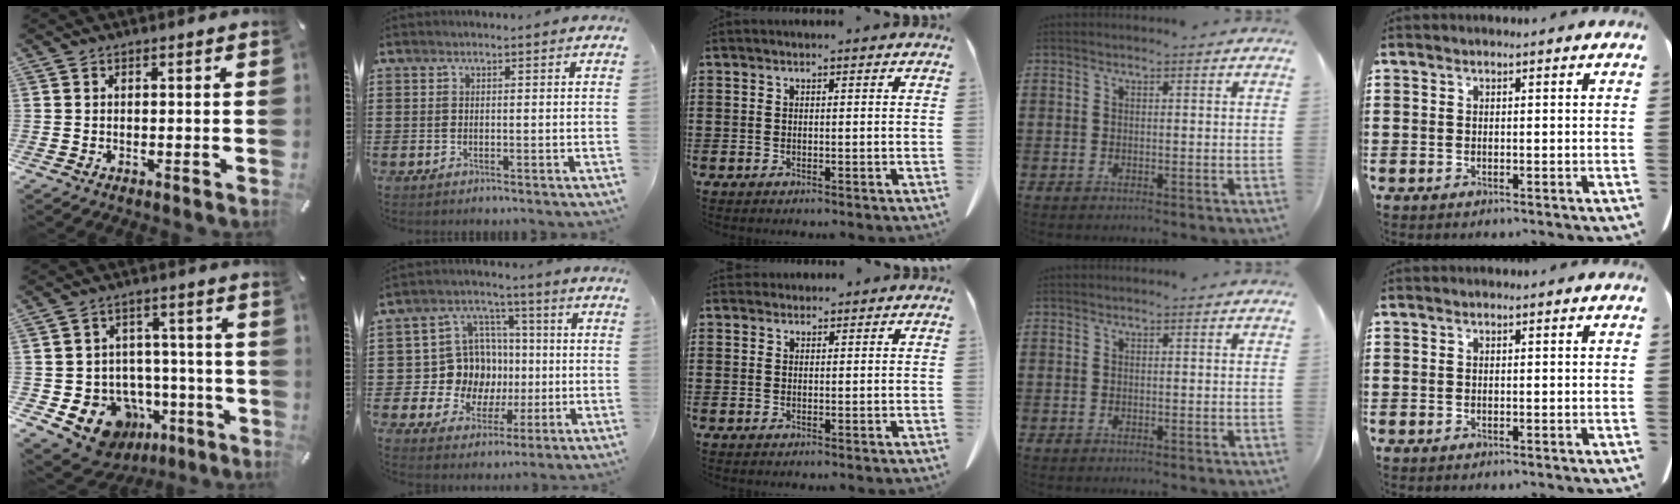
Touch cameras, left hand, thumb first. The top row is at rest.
{"thumb": {"total": 12.7, "force": [-5.8, 10.3, 4.5], "torque": [-0.056, 0.030, -0.084]}, "index": {"total": 11.2, "force": [0.4, 10.7, 3.2], "torque": [-0.104, 0.001, 0.021]}, "middle": {"total": 1.5, "force": [1.4, 0.6, 0.1], "torque": [-0.005, 0.001, 0.028]}}